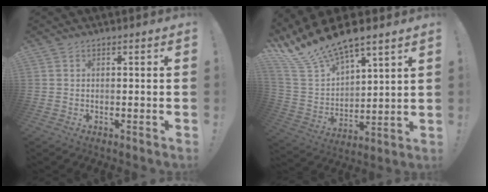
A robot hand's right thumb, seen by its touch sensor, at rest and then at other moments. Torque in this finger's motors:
{"motor_torque": [-0.11, 0.49, 0.58, 0.58, 0.09]}